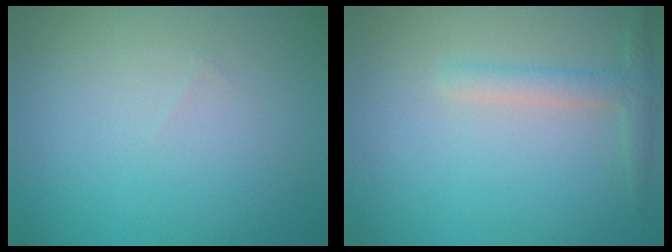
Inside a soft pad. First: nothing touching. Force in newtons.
{"total": 1.9, "press": 1.9, "slide": 0.1}